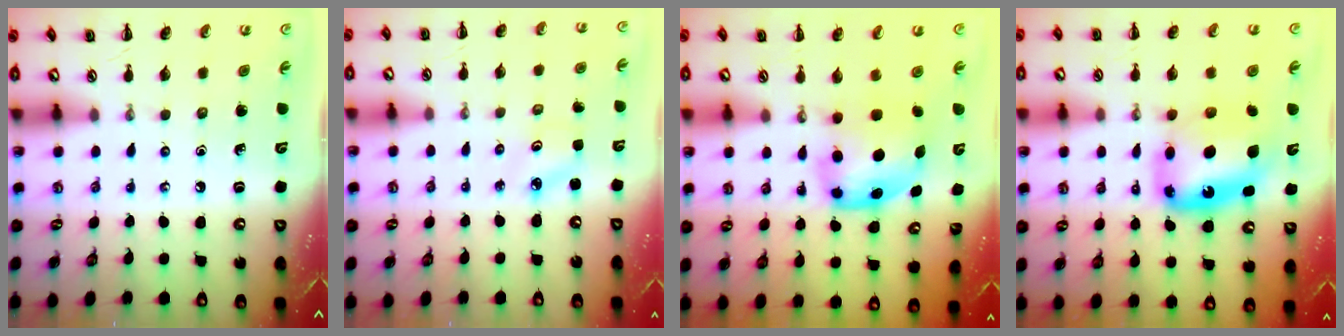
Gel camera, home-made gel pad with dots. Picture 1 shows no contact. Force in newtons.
{"total": 2.5, "press": 2.4, "slide": 0.5}
{"total": 6.1, "press": 6.0, "slide": 0.8}
{"total": 11.5, "press": 11.0, "slide": 3.1}